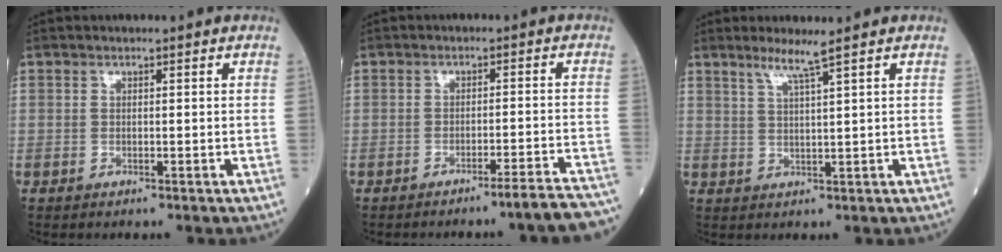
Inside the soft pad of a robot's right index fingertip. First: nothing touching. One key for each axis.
{"total": 7.7, "fx": -6.9, "fy": -0.7, "fz": 3.3, "tx": -0.016, "ty": 0.007, "tz": -0.093}
{"total": 3.4, "fx": 2.4, "fy": -1.0, "fz": 2.2, "tx": -0.047, "ty": -0.005, "tz": 0.050}